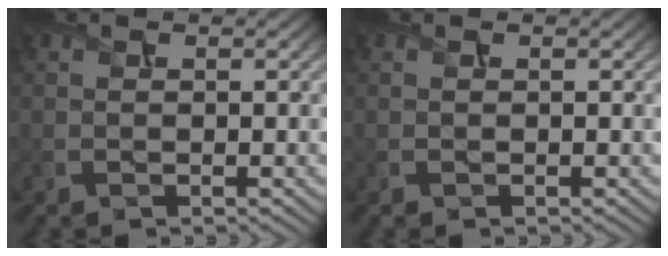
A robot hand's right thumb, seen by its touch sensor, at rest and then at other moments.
{"total": 0.0}